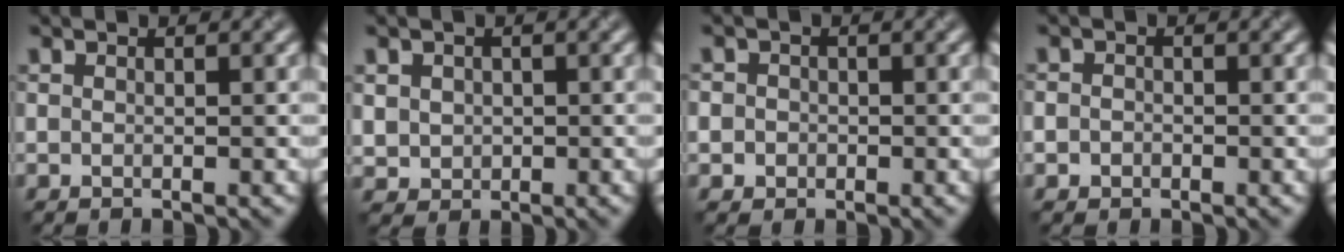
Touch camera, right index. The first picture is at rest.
{"total": 2.0, "force": [0.3, 1.9, 0.6], "torque": [-0.013, -0.005, 0.013]}
{"total": 2.3, "force": [0.0, 2.2, 0.6], "torque": [0.013, 0.010, -0.022]}
{"total": 1.1, "force": [-0.4, 1.0, 0.3], "torque": [0.006, -0.002, -0.010]}